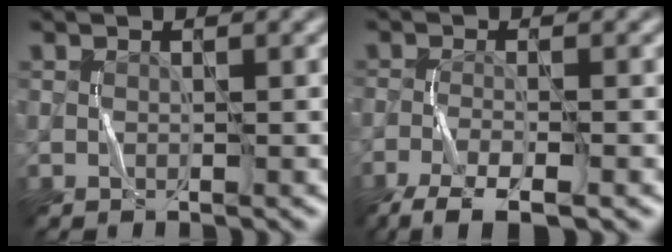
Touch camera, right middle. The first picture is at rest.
{"total": 5.2, "force": [-3.8, 1.1, 3.4], "torque": [-0.067, -0.009, -0.074]}